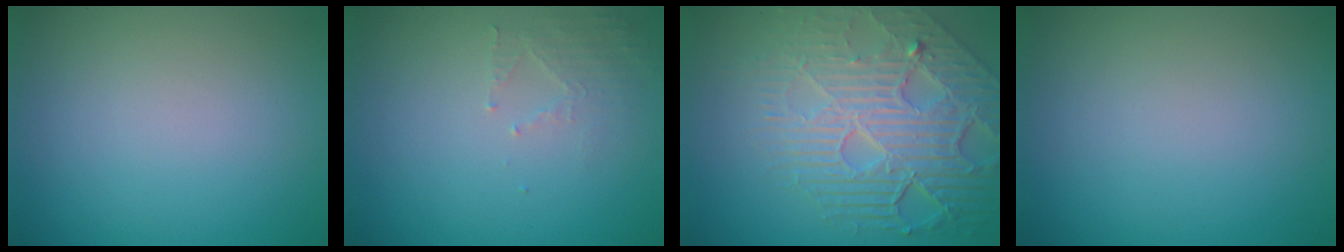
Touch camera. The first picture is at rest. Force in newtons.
{"total": 1.7, "press": 1.7, "slide": 0.3}
{"total": 8.5, "press": 5.8, "slide": 6.2}
{"total": 0.0}